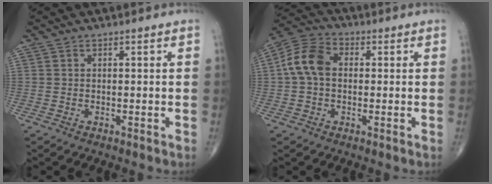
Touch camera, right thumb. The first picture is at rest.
{"total": 8.8, "force": [0.5, 6.2, 6.2], "torque": [-0.122, 0.028, -0.001]}